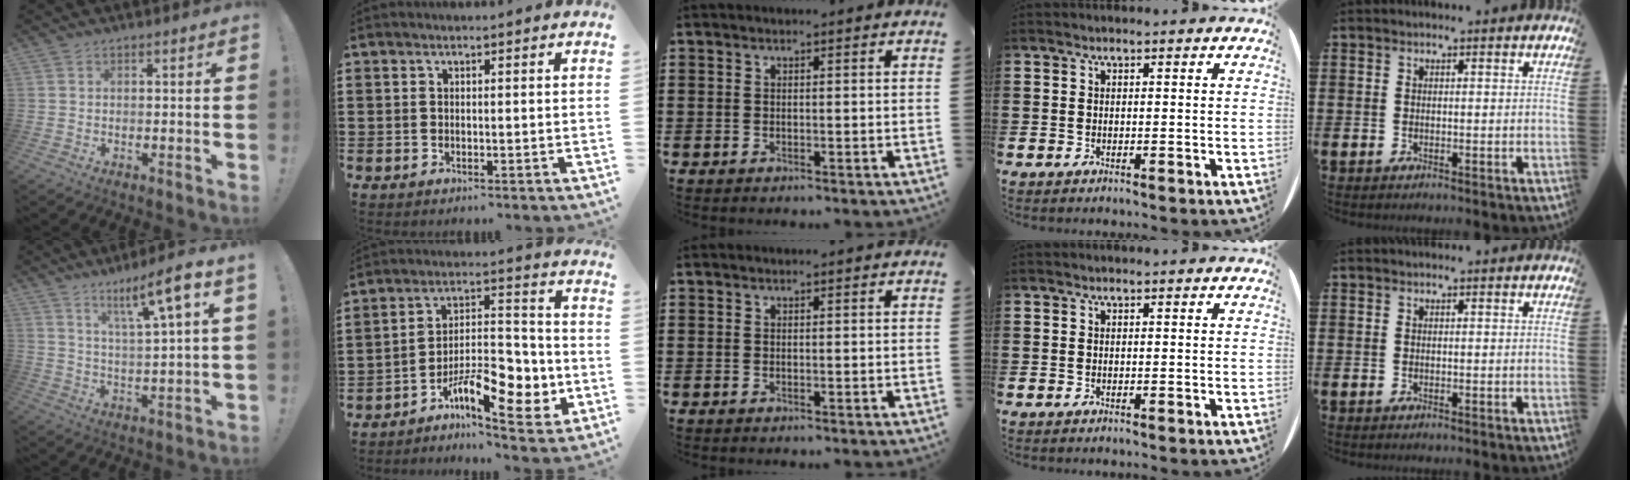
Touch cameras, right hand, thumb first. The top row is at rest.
{"thumb": {"total": 11.1, "force": [6.0, 0.3, 9.3], "torque": [-0.148, -0.033, 0.086]}, "index": {"total": 11.4, "force": [-5.7, 4.7, 8.7], "torque": [-0.141, 0.014, -0.098]}}